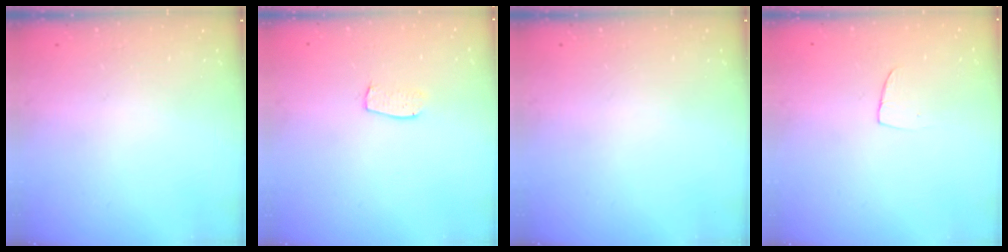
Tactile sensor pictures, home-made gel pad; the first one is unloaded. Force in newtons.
{"total": 5.5, "press": 5.5, "slide": 0.3}
{"total": 0.0}
{"total": 3.1, "press": 3.1, "slide": 0.2}